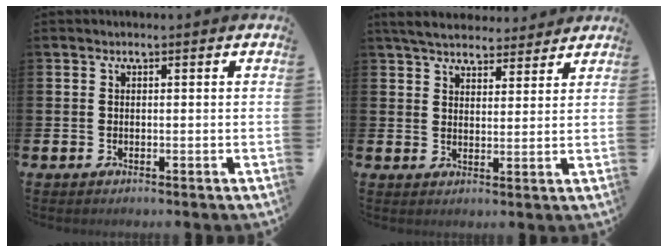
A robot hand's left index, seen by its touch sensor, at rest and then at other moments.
{"total": 5.5, "force": [5.2, 1.4, 1.0], "torque": [-0.036, -0.021, 0.095]}